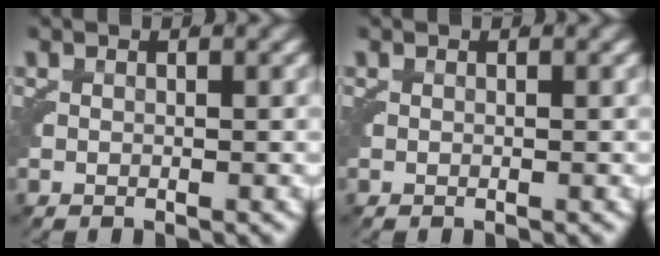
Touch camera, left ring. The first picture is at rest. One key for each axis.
{"total": 0.0}